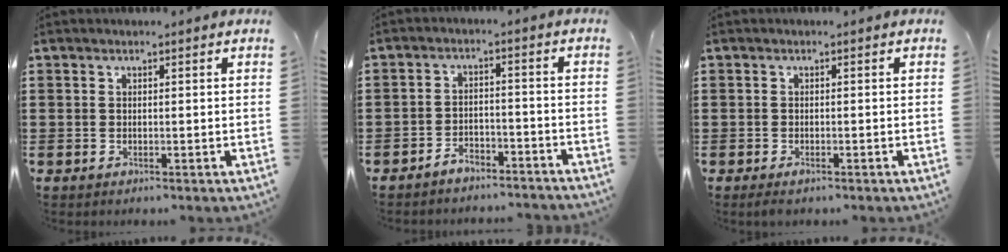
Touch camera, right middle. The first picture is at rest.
{"total": 3.7, "force": [-3.6, 0.7, 0.3], "torque": [-0.010, 0.006, -0.074]}
{"total": 0.8, "force": [-0.5, 0.3, 0.5], "torque": [-0.011, -0.005, -0.009]}